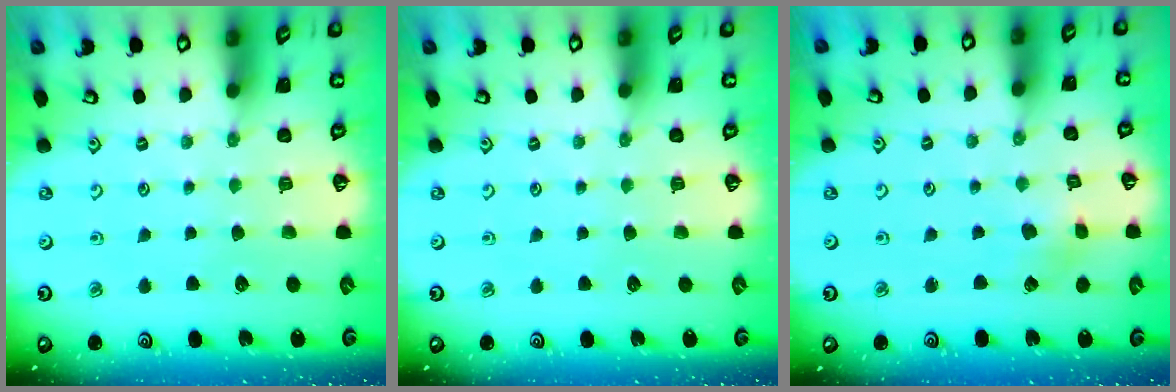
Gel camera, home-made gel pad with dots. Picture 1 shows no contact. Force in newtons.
{"total": 0.0}
{"total": 2.8, "press": 2.8, "slide": 0.1}